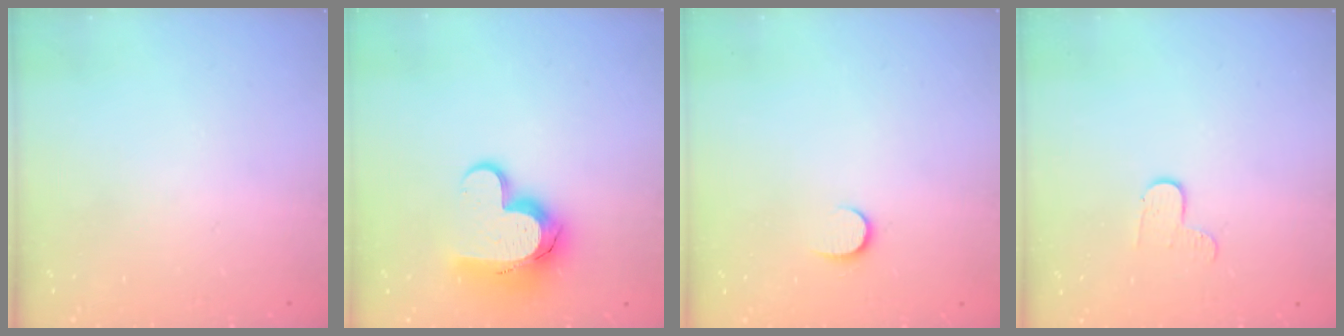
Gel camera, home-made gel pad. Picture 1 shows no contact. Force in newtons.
{"total": 14.9, "press": 14.9, "slide": 1.3}
{"total": 5.1, "press": 5.1, "slide": 0.6}
{"total": 4.0, "press": 4.0, "slide": 0.3}